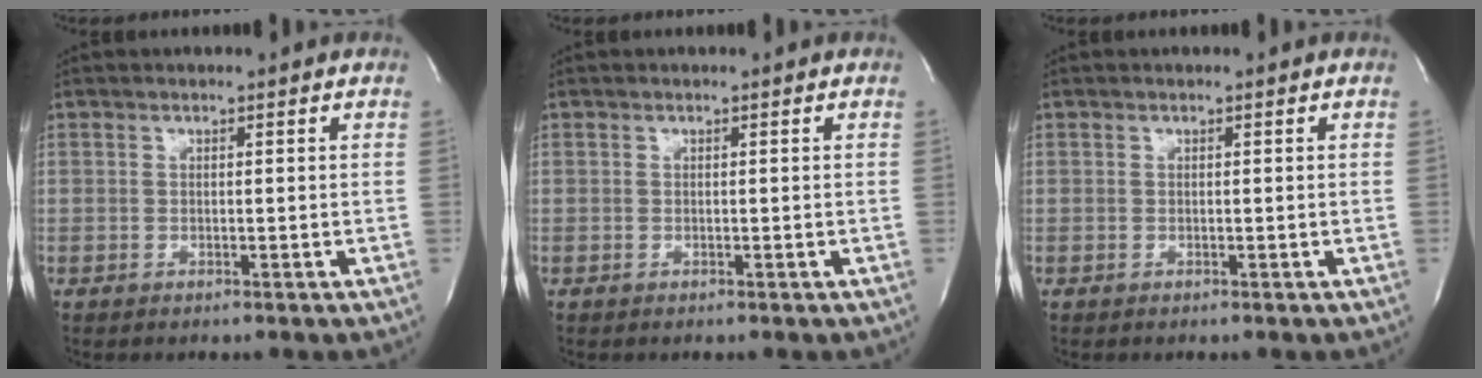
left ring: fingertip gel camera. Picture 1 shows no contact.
{"total": 0.0}
{"total": 0.0}